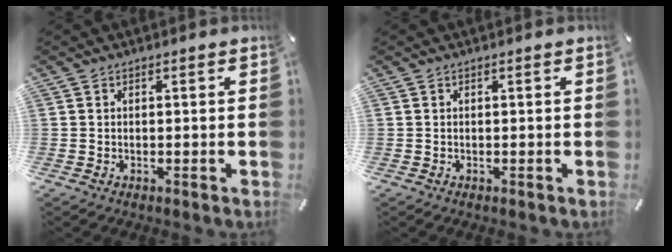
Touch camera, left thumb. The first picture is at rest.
{"total": 0.0}